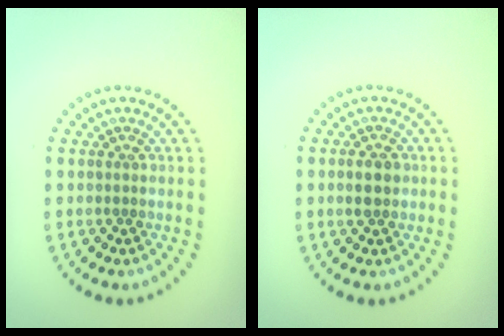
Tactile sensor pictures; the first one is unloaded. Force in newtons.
{"total": 1.9, "press": 1.9, "slide": 0.1}